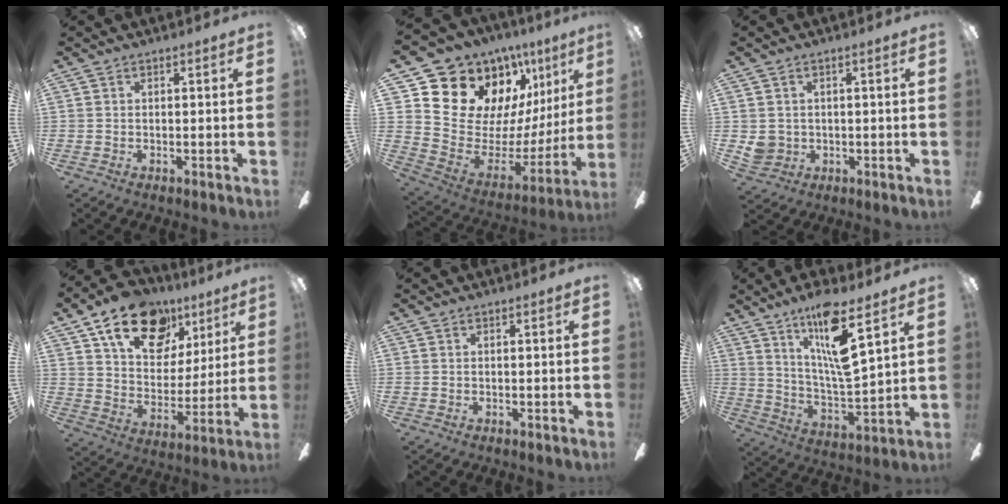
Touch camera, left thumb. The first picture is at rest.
{"total": 19.1, "force": [13.5, 11.4, 7.1], "torque": [-0.127, -0.103, 0.274]}
{"total": 3.8, "force": [0.6, 3.5, 1.1], "torque": [-0.026, 0.000, 0.012]}
{"total": 20.5, "force": [11.8, 12.8, 10.8], "torque": [-0.164, -0.052, 0.209]}
{"total": 0.0}
{"total": 15.1, "force": [9.7, 2.6, 11.2], "torque": [-0.213, -0.047, 0.160]}